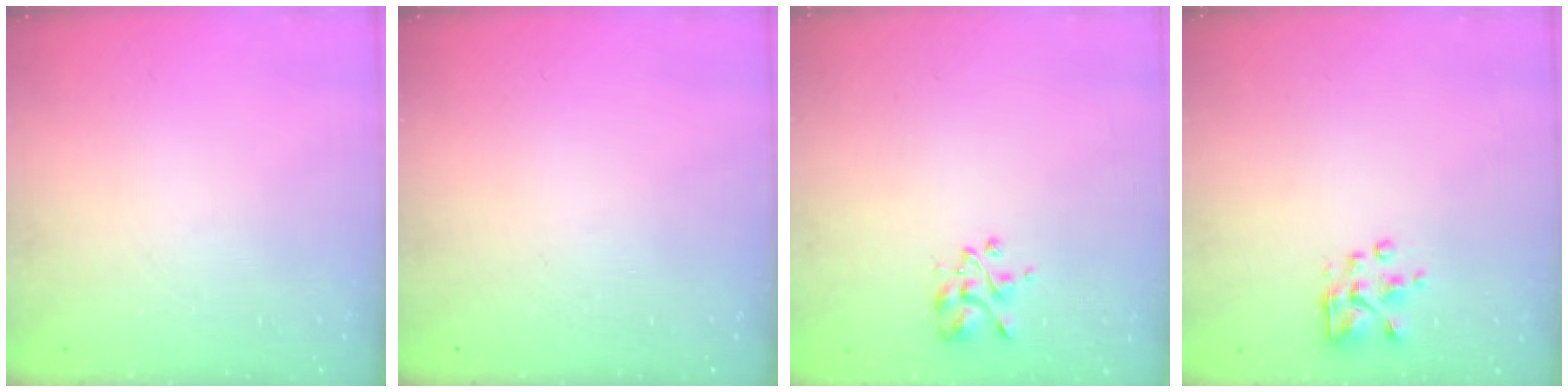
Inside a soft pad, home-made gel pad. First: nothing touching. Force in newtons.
{"total": 0.0}
{"total": 3.2, "press": 3.0, "slide": 1.1}
{"total": 3.2, "press": 3.2, "slide": 0.5}